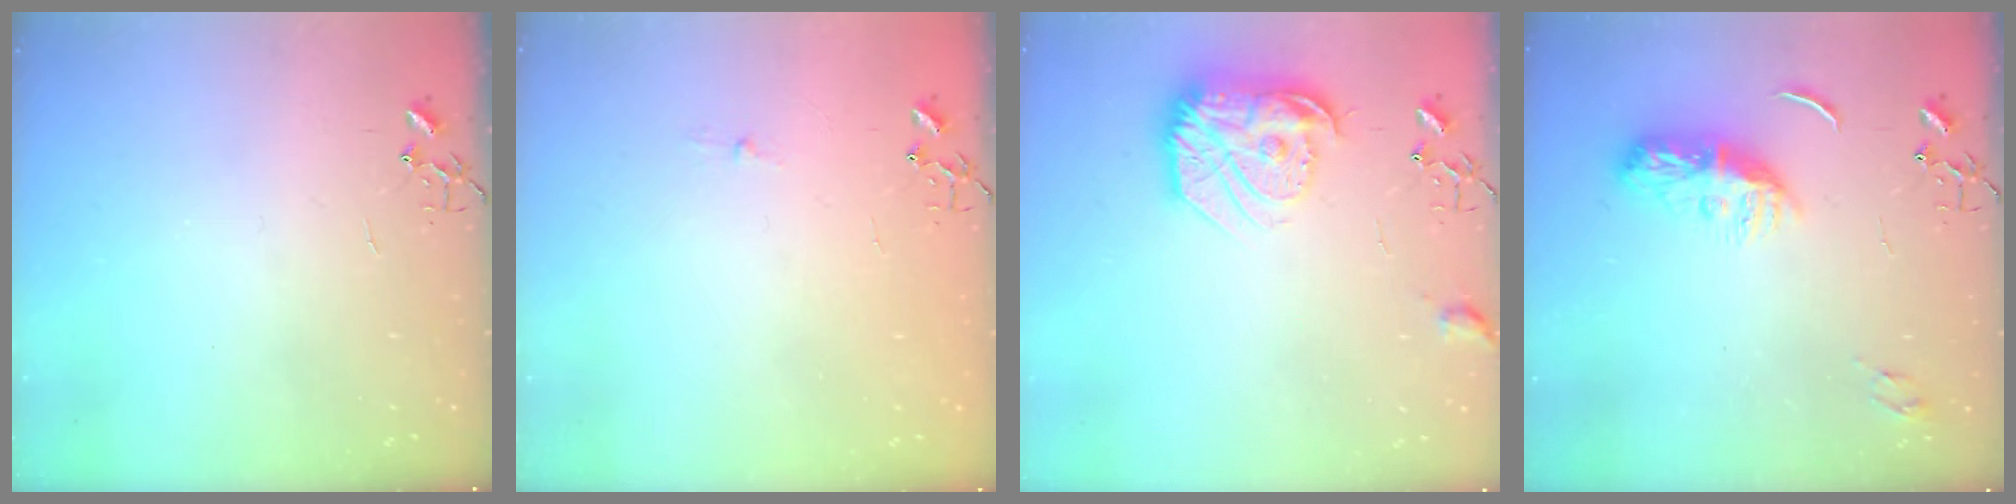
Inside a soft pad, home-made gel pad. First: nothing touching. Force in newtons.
{"total": 2.6, "press": 2.5, "slide": 0.4}
{"total": 17.9, "press": 17.9, "slide": 1.2}
{"total": 9.4, "press": 9.4, "slide": 0.4}